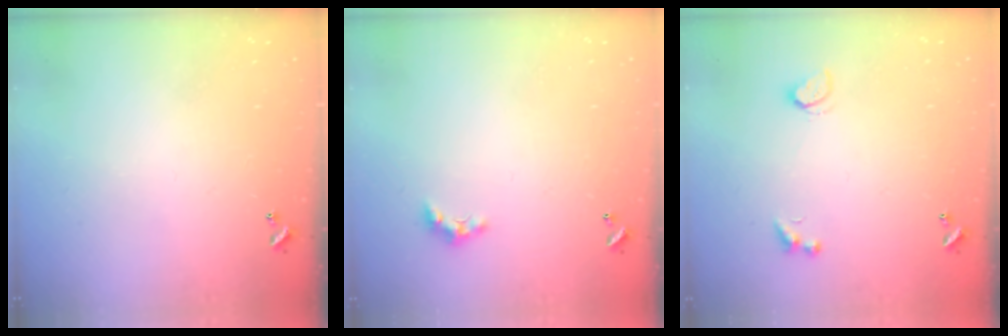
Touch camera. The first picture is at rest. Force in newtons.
{"total": 2.0, "press": 1.9, "slide": 0.6}
{"total": 1.3, "press": 1.2, "slide": 0.5}